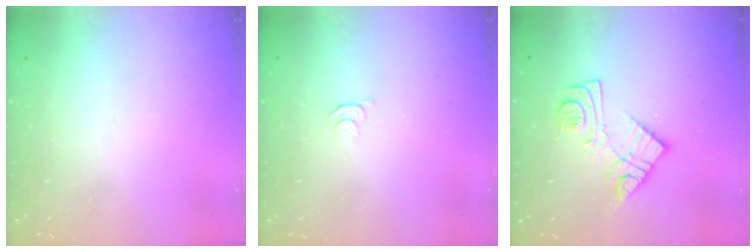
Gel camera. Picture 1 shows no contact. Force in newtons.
{"total": 3.9, "press": 3.8, "slide": 0.5}
{"total": 11.8, "press": 11.8, "slide": 0.7}